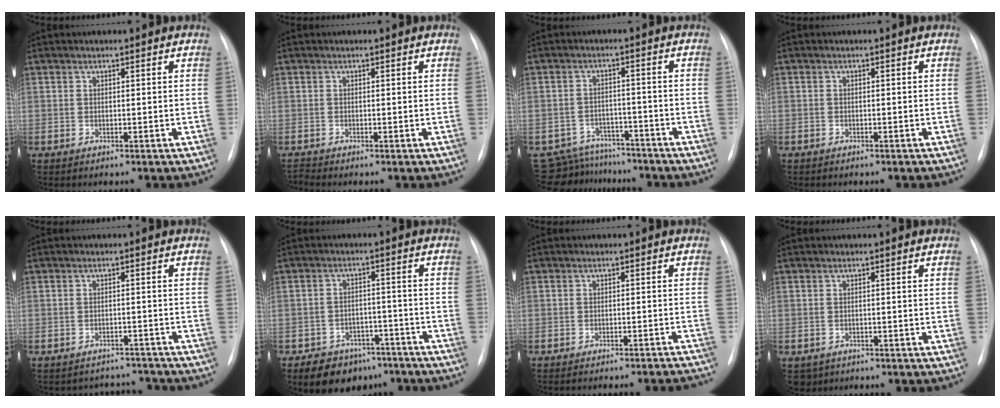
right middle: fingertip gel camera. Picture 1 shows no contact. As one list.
[{"total": 0.7, "force": [-0.6, -0.4, -0.1], "torque": [0.001, -0.007, -0.010]}, {"total": 10.8, "force": [-10.0, 4.0, 0.9], "torque": [-0.019, 0.015, -0.137]}, {"total": 1.2, "force": [-0.9, 0.5, 0.4], "torque": [-0.011, 0.001, -0.012]}, {"total": 4.7, "force": [-4.3, 1.2, -1.3], "torque": [0.020, 0.020, -0.055]}, {"total": 9.1, "force": [-6.7, 5.6, 2.6], "torque": [-0.029, 0.013, -0.097]}, {"total": 9.6, "force": [-9.2, 0.1, 2.7], "torque": [-0.015, 0.000, -0.101]}, {"total": 2.7, "force": [-1.6, 2.1, 0.4], "torque": [-0.002, 0.002, -0.022]}]